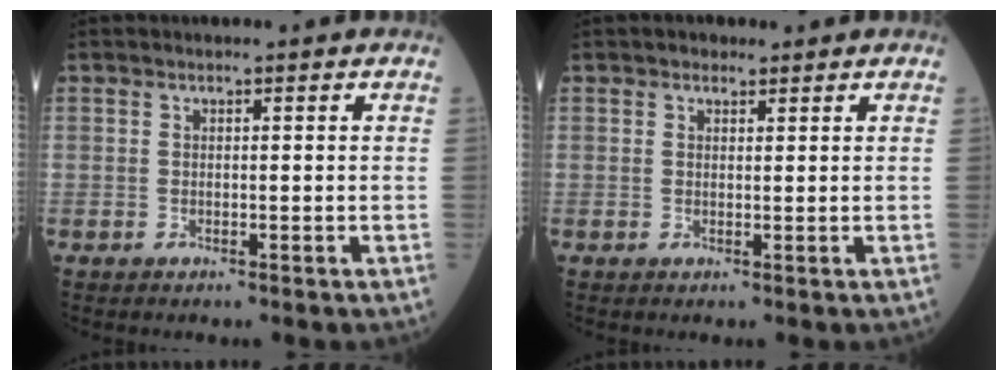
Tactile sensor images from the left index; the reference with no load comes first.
{"total": 1.2, "force": [0.9, 0.7, 0.3], "torque": [-0.009, 0.004, 0.012]}